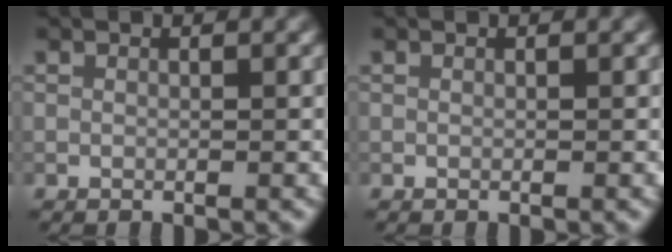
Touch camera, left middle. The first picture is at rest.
{"total": 0.0}